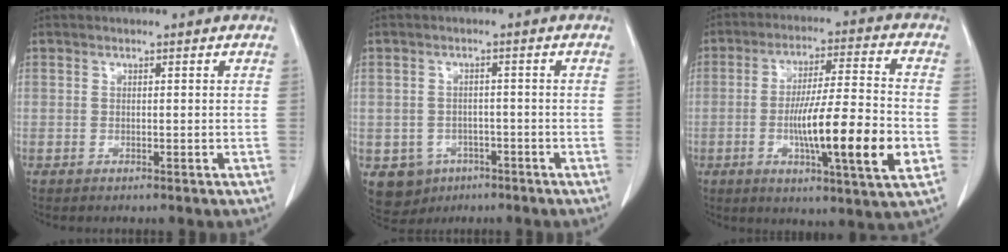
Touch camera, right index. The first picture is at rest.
{"total": 5.5, "force": [-2.6, 4.8, 1.0], "torque": [-0.016, 0.007, -0.030]}
{"total": 16.1, "force": [-3.7, 0.7, 15.6], "torque": [-0.260, -0.014, -0.063]}